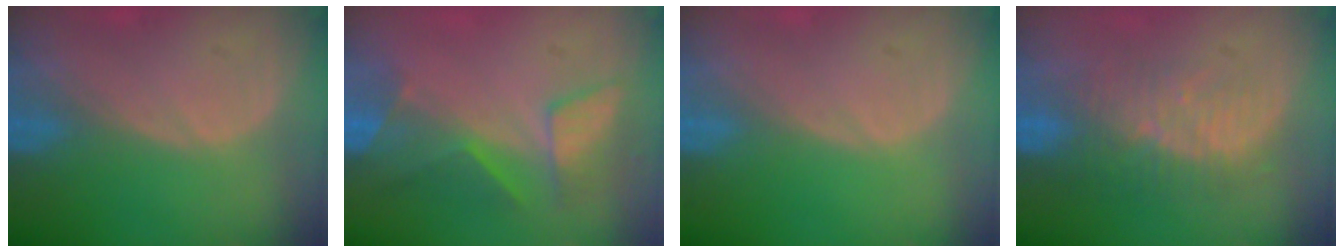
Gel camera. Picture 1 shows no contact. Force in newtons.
{"total": 8.1, "press": 7.0, "slide": 3.9}
{"total": 0.0}
{"total": 8.5, "press": 7.8, "slide": 3.5}